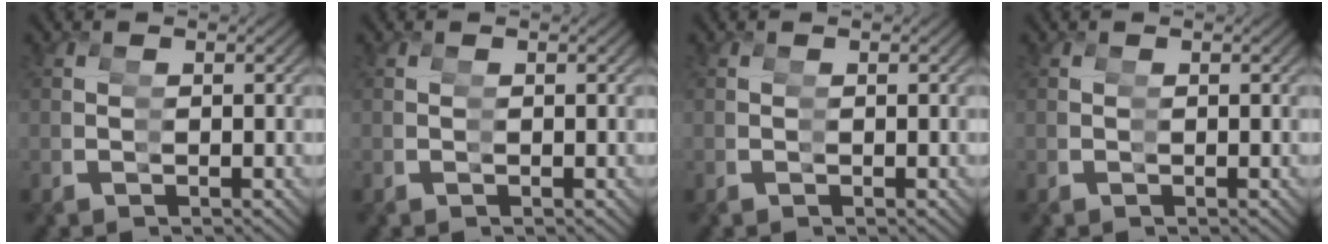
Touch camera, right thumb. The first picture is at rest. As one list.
[{"total": 0.0}, {"total": 0.0}, {"total": 0.0}]